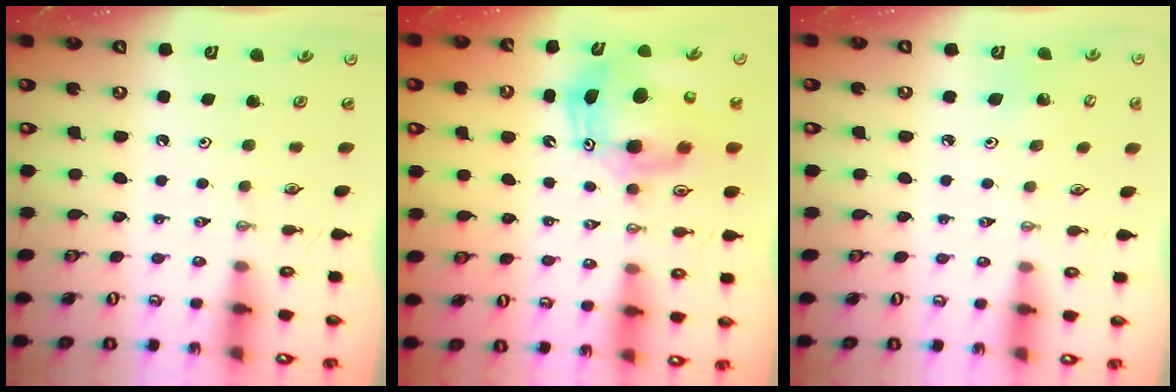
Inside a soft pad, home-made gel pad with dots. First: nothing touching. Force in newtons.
{"total": 12.1, "press": 11.9, "slide": 2.3}
{"total": 5.0, "press": 4.7, "slide": 1.6}